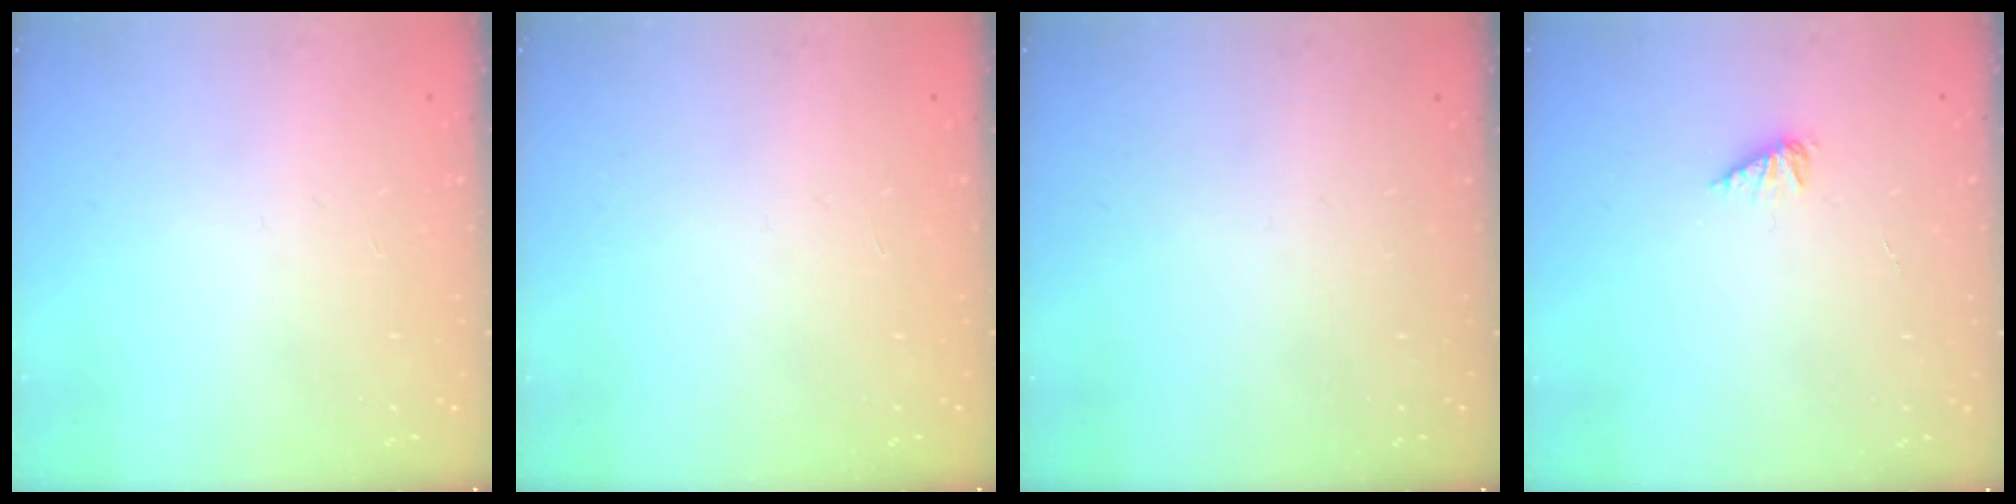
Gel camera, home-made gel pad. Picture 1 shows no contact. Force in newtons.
{"total": 0.0}
{"total": 0.0}
{"total": 2.1, "press": 2.1, "slide": 0.3}